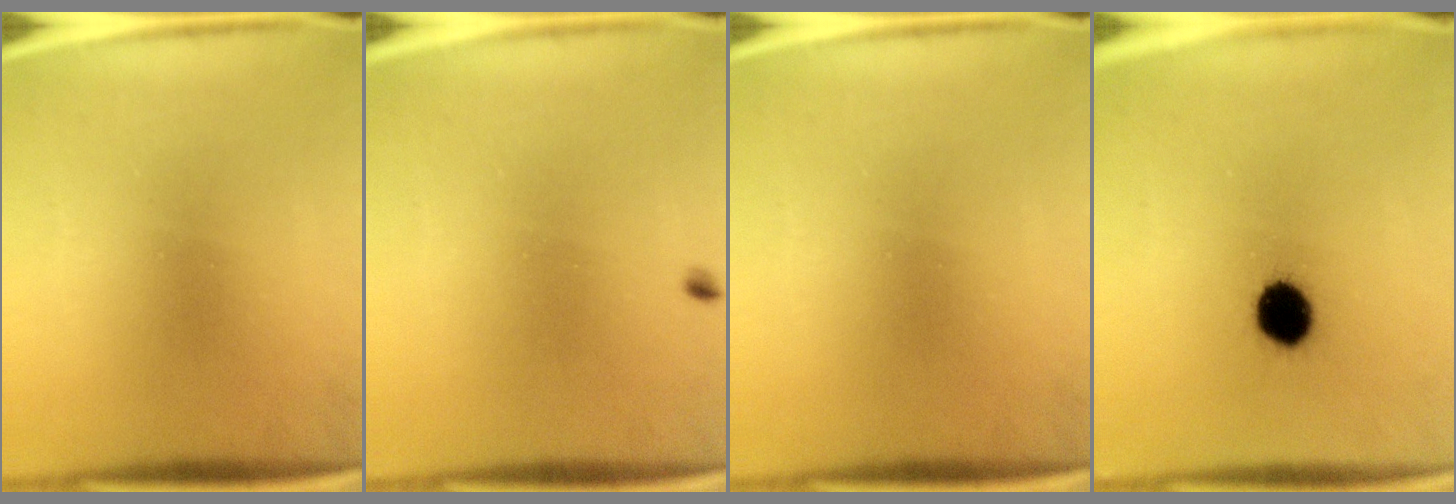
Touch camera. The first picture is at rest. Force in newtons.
{"total": 0.6}
{"total": 0.0}
{"total": 8.2}